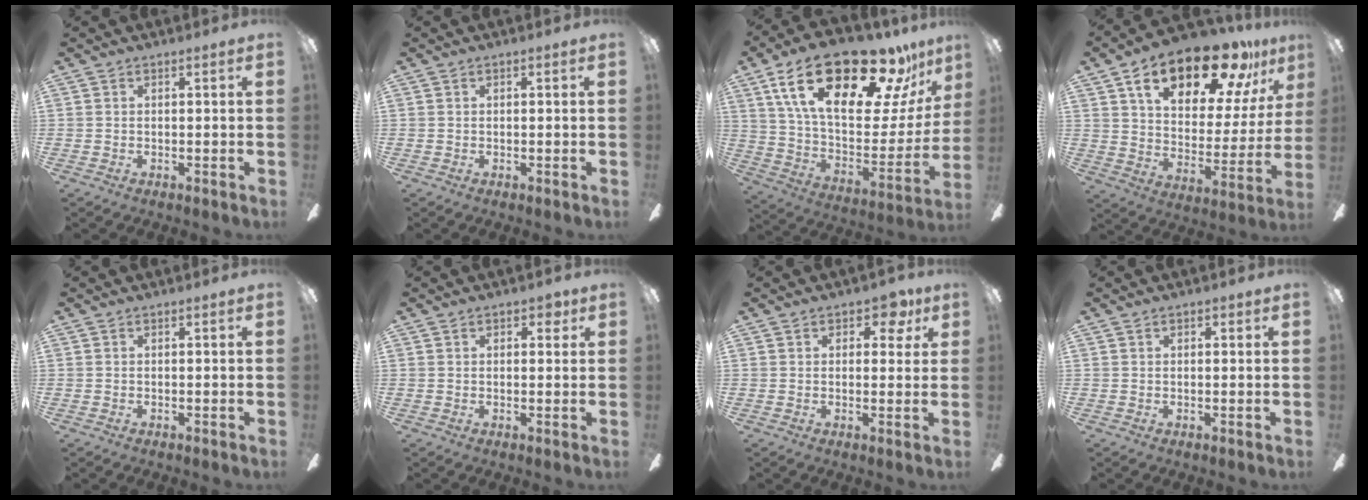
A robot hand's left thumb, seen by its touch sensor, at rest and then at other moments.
{"total": 0.0}
{"total": 29.0, "force": [18.3, 11.0, 19.5], "torque": [-0.335, -0.105, 0.312]}
{"total": 22.1, "force": [14.2, 10.1, 13.7], "torque": [-0.214, -0.071, 0.239]}
{"total": 0.0}
{"total": 2.5, "force": [1.2, 1.5, 1.6], "torque": [-0.018, 0.000, 0.017]}
{"total": 5.4, "force": [2.9, 3.1, 3.3], "torque": [-0.030, -0.005, 0.046]}
{"total": 0.9, "force": [0.4, 0.6, 0.4], "torque": [-0.008, 0.005, 0.007]}